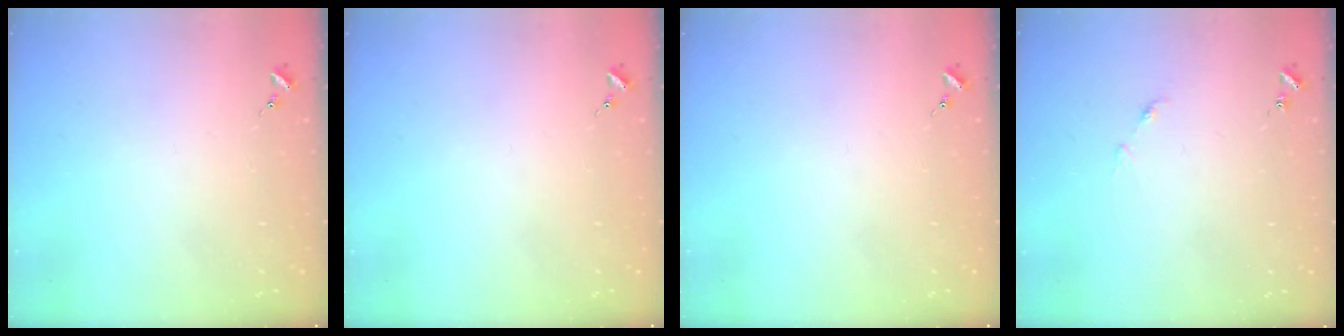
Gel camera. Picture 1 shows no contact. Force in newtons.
{"total": 0.0}
{"total": 0.0}
{"total": 4.6, "press": 4.6, "slide": 0.4}